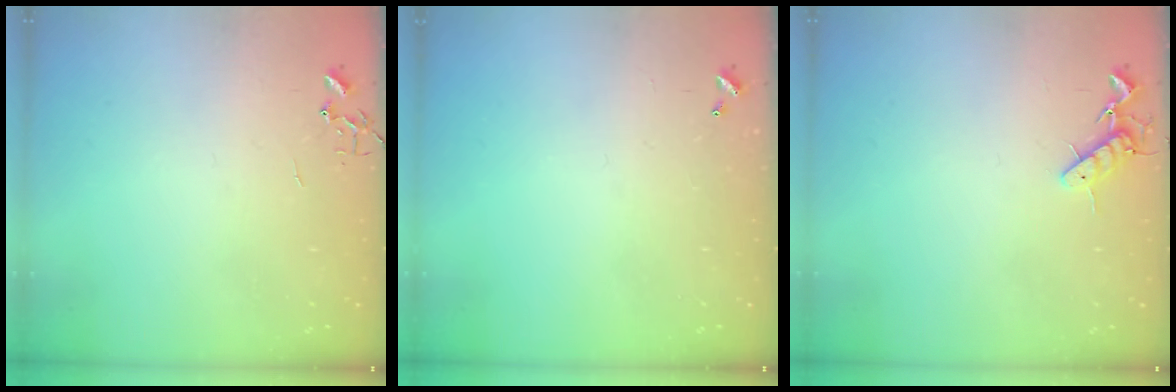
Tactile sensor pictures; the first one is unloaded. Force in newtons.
{"total": 0.0}
{"total": 8.0, "press": 7.9, "slide": 1.4}